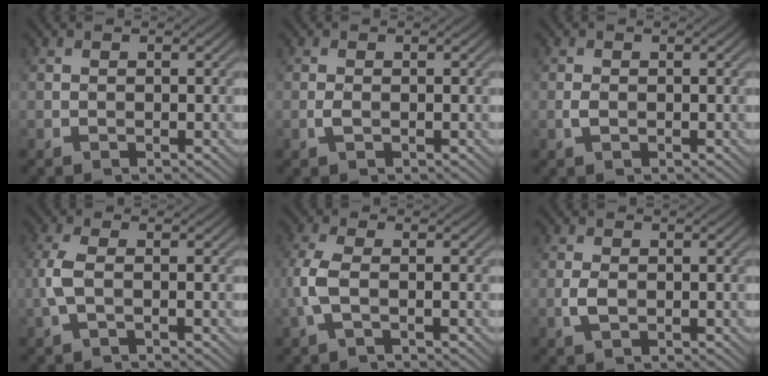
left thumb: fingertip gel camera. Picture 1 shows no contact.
{"total": 1.0, "force": [-0.3, 0.3, 0.9], "torque": [-0.023, 0.000, -0.007]}
{"total": 1.0, "force": [-0.3, 0.6, 0.8], "torque": [-0.022, 0.001, -0.007]}
{"total": 3.2, "force": [-0.5, 1.0, 3.0], "torque": [-0.079, 0.004, -0.016]}
{"total": 3.9, "force": [-0.8, 1.3, 3.7], "torque": [-0.098, 0.003, -0.023]}
{"total": 1.9, "force": [-0.4, 1.0, 1.6], "torque": [-0.040, 0.000, -0.010]}